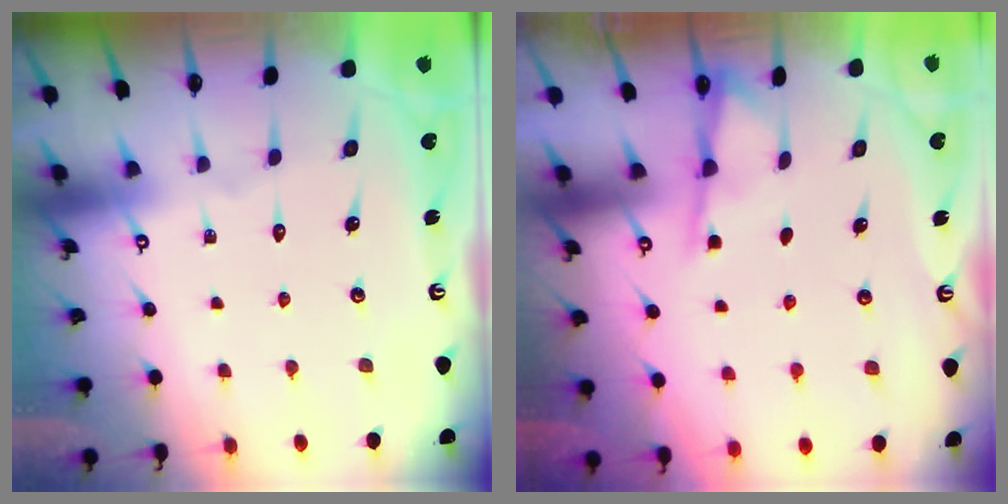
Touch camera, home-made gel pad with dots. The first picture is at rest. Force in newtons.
{"total": 1.8, "press": 1.7, "slide": 0.4}